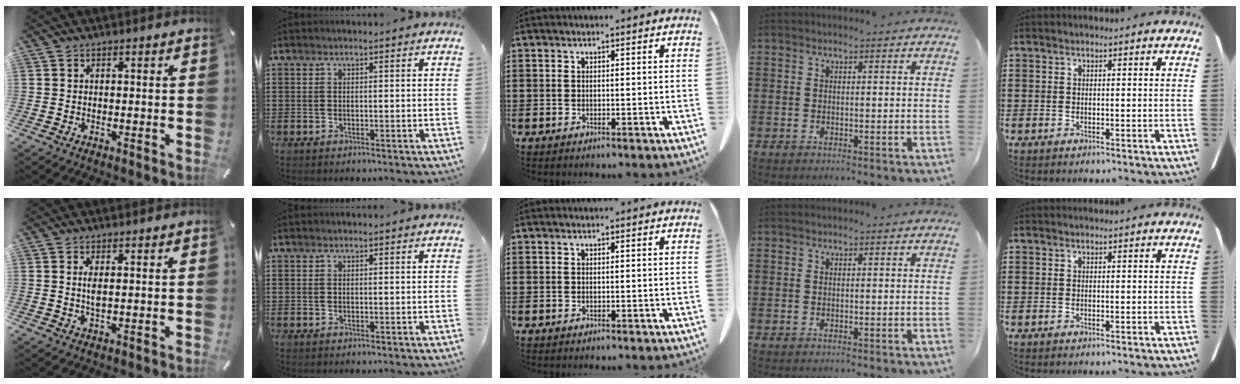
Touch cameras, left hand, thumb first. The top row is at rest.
{"thumb": {"total": 2.5, "force": [0.6, 0.6, 2.4], "torque": [-0.057, -0.001, 0.006]}}